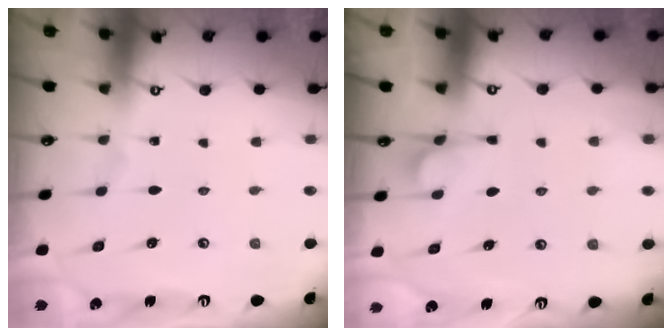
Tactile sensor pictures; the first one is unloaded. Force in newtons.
{"total": 1.9, "press": 1.4, "slide": 1.2}